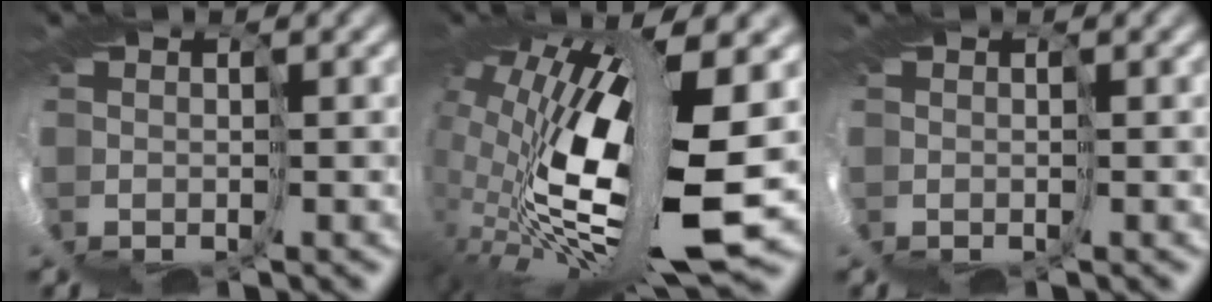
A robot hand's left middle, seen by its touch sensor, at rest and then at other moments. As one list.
[{"total": 13.6, "force": [2.5, 3.7, 12.9], "torque": [-0.259, -0.047, 0.060]}, {"total": 0.0}]